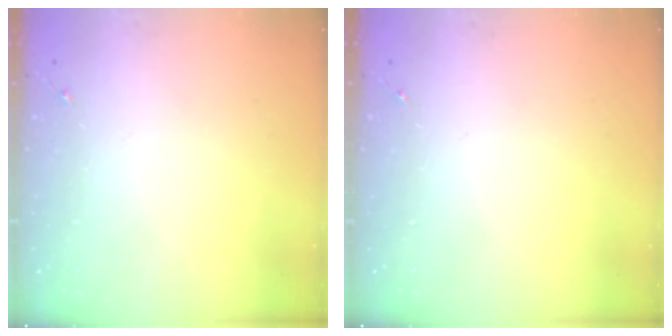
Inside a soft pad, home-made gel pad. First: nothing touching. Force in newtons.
{"total": 0.0}